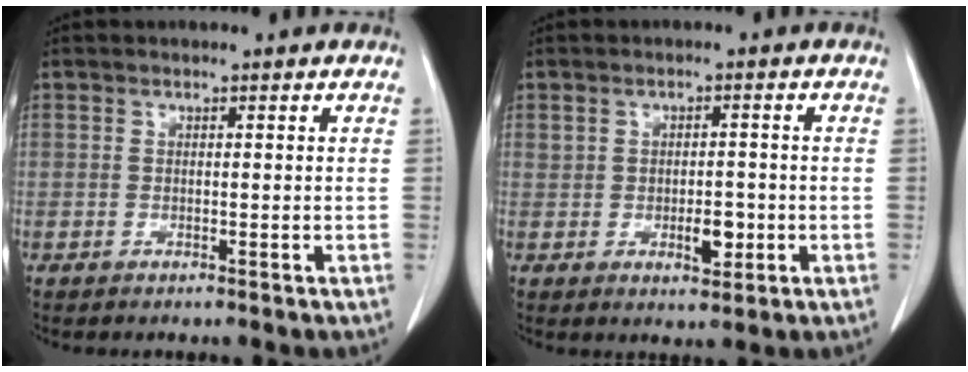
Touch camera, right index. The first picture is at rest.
{"total": 4.2, "force": [-1.0, 2.0, 3.6], "torque": [-0.055, 0.001, -0.007]}